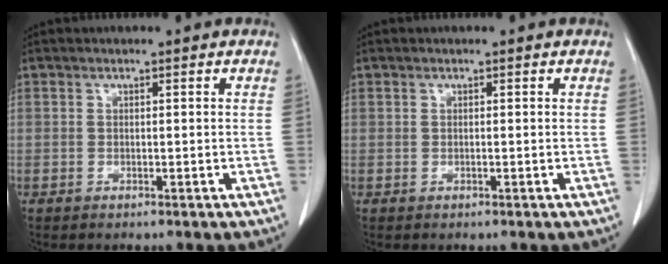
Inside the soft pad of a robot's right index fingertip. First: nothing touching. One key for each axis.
{"total": 0.0}